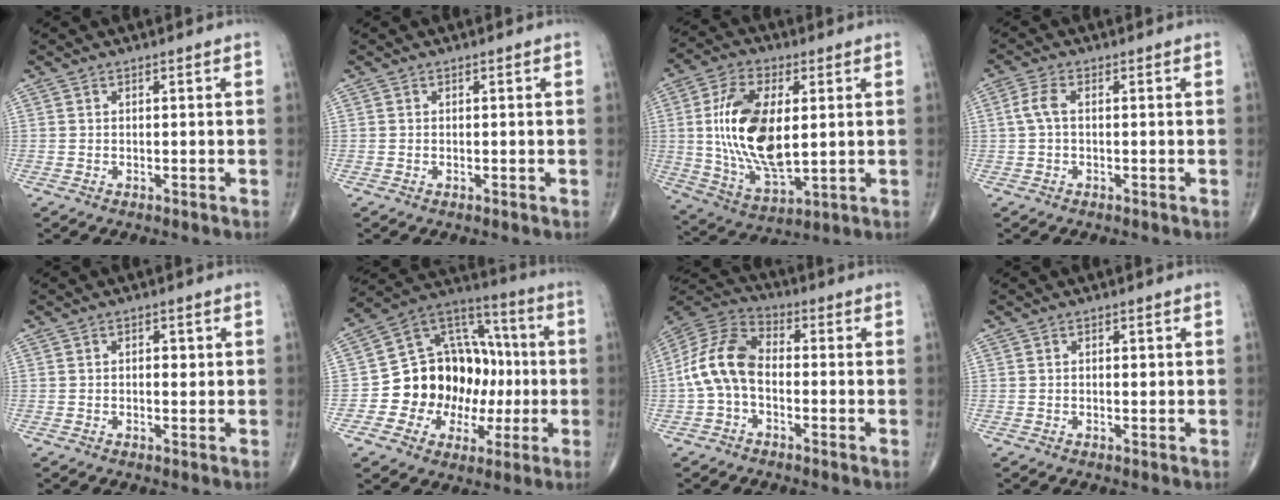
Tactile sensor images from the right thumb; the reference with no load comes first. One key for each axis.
{"total": 0.0}
{"total": 18.2, "fx": 2.0, "fy": 9.1, "fz": 15.7, "tx": -0.295, "ty": -0.015, "tz": 0.043}
{"total": 3.2, "fx": 0.1, "fy": 1.6, "fz": 2.8, "tx": -0.070, "ty": 0.007, "tz": -0.002}
{"total": 2.2, "fx": 0.3, "fy": 1.2, "fz": 1.8, "tx": -0.022, "ty": 0.002, "tz": 0.001}
{"total": 20.5, "fx": -2.0, "fy": 16.2, "fz": 12.5, "tx": -0.140, "ty": 0.044, "tz": -0.025}
{"total": 11.6, "fx": -1.4, "fy": 7.3, "fz": 8.9, "tx": -0.177, "ty": 0.035, "tz": -0.040}
{"total": 1.4, "fx": 0.2, "fy": 0.7, "fz": 1.2, "tx": -0.018, "ty": 0.000, "tz": 0.002}